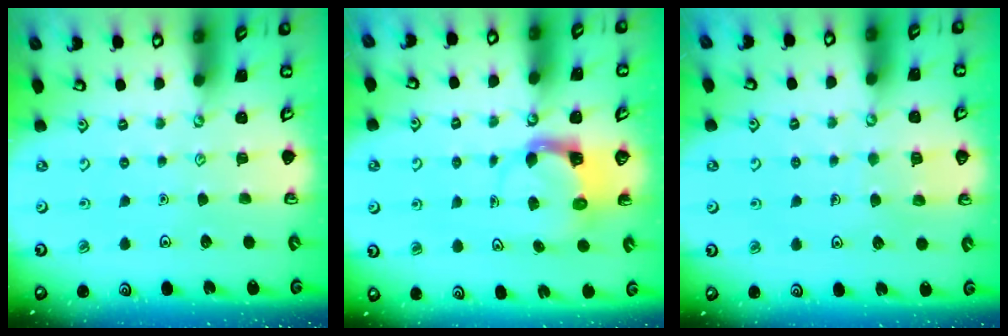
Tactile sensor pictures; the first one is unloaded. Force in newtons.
{"total": 3.8, "press": 3.8, "slide": 0.5}
{"total": 5.0, "press": 5.0, "slide": 0.3}